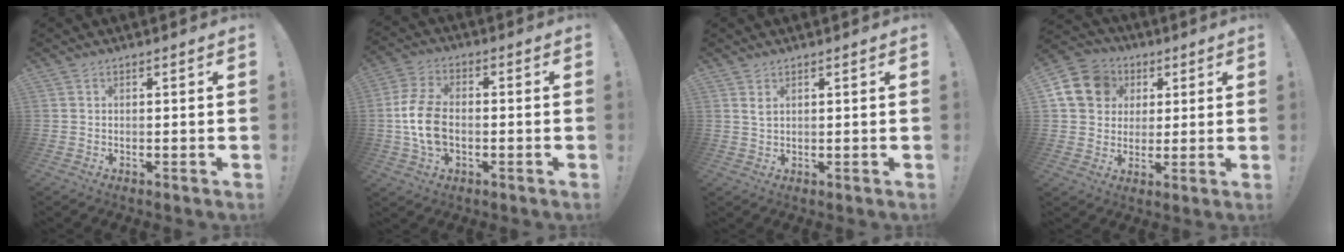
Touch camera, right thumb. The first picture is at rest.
{"total": 12.2, "force": [-1.8, 7.8, 9.2], "torque": [-0.187, 0.006, -0.028]}
{"total": 2.1, "force": [1.2, 0.8, 1.5], "torque": [-0.025, -0.002, 0.021]}
{"total": 14.2, "force": [4.5, 12.1, 5.9], "torque": [-0.074, -0.010, 0.093]}